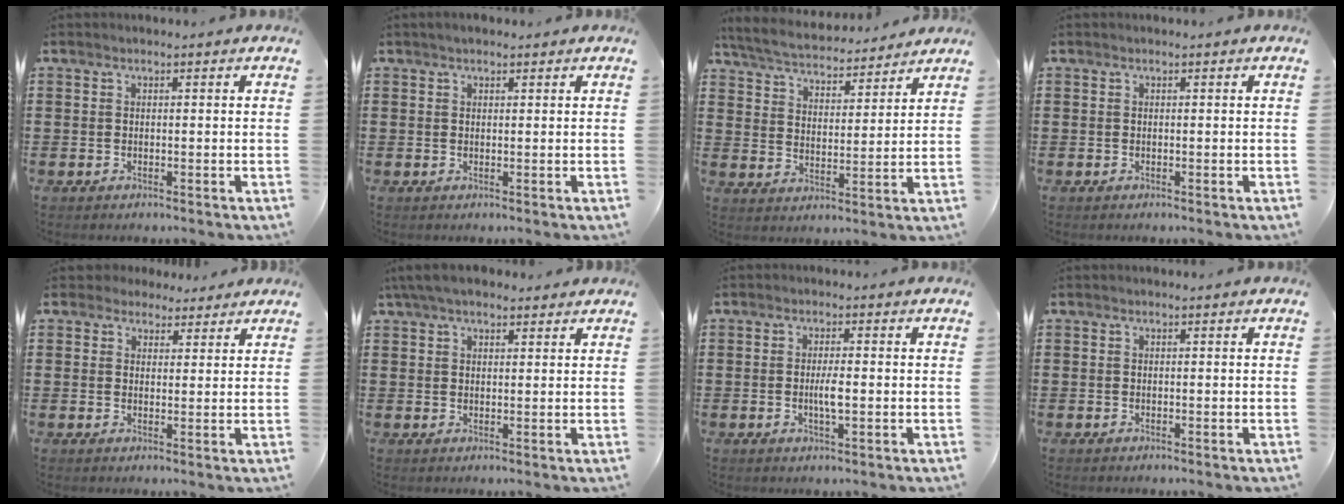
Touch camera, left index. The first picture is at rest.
{"total": 1.0, "force": [0.7, 0.5, 0.5], "torque": [-0.011, 0.004, 0.012]}
{"total": 5.1, "force": [5.0, 0.5, 1.0], "torque": [-0.045, -0.031, 0.083]}
{"total": 0.0}
{"total": 3.2, "force": [2.6, 1.9, 0.2], "torque": [-0.016, 0.006, 0.050]}
{"total": 4.3, "force": [3.4, 1.4, 2.3], "torque": [-0.054, 0.001, 0.063]}
{"total": 3.0, "force": [-0.3, 0.5, 2.9], "torque": [-0.060, -0.004, -0.009]}
{"total": 0.0}